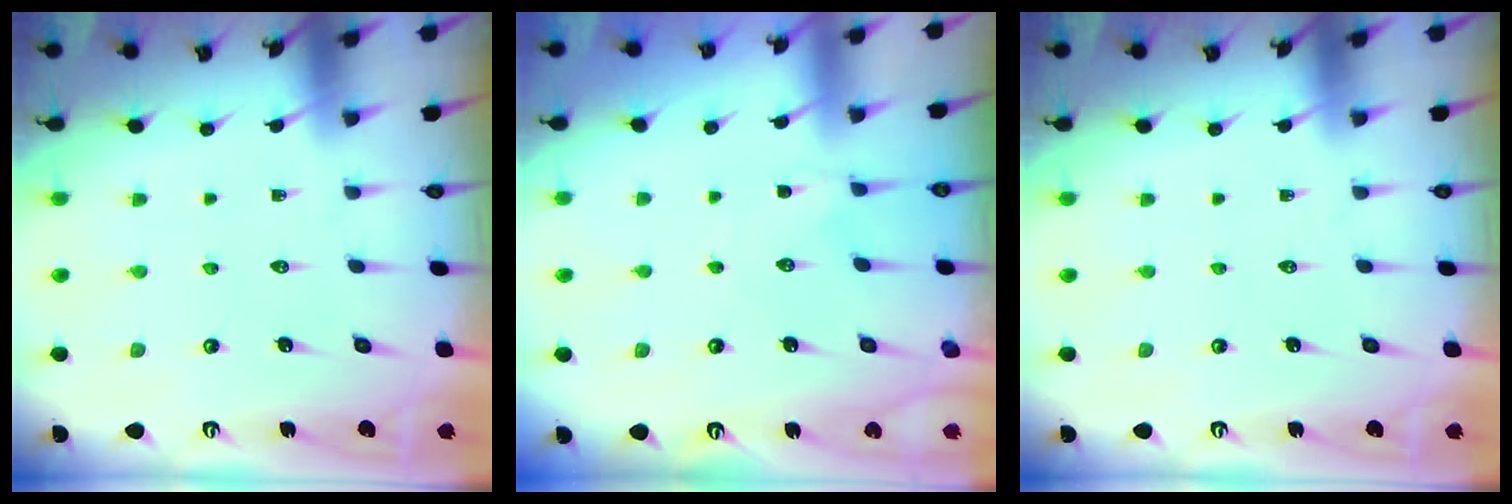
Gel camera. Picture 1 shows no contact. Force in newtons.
{"total": 0.6, "press": 0.5, "slide": 0.2}
{"total": 0.0}